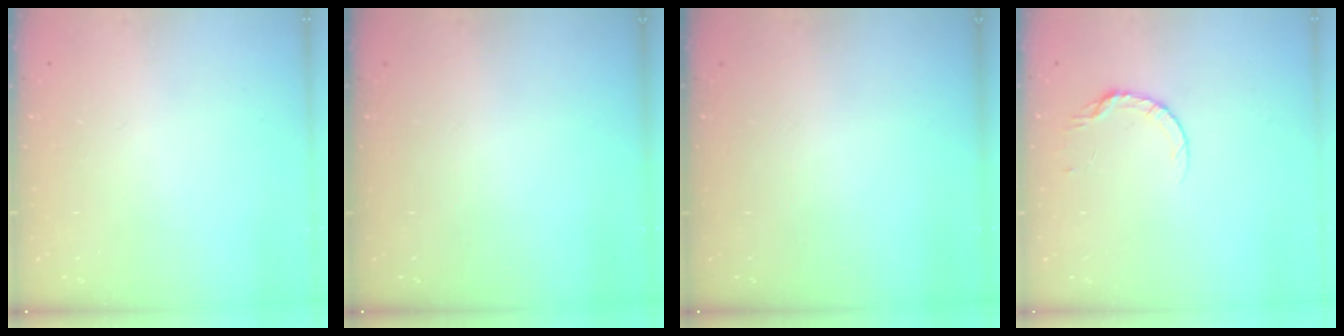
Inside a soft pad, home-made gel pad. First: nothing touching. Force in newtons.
{"total": 0.0}
{"total": 0.0}
{"total": 5.3, "press": 5.2, "slide": 0.6}